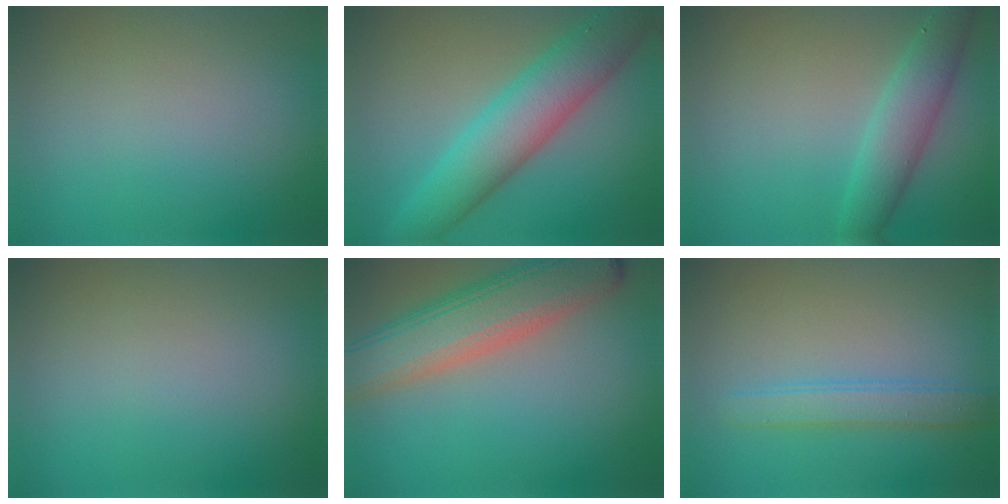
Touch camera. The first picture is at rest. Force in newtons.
{"total": 8.0, "press": 8.0, "slide": 0.0}
{"total": 4.0, "press": 4.0, "slide": 0.4}
{"total": 0.0}
{"total": 7.9, "press": 7.9, "slide": 0.6}
{"total": 2.5, "press": 2.5, "slide": 0.1}